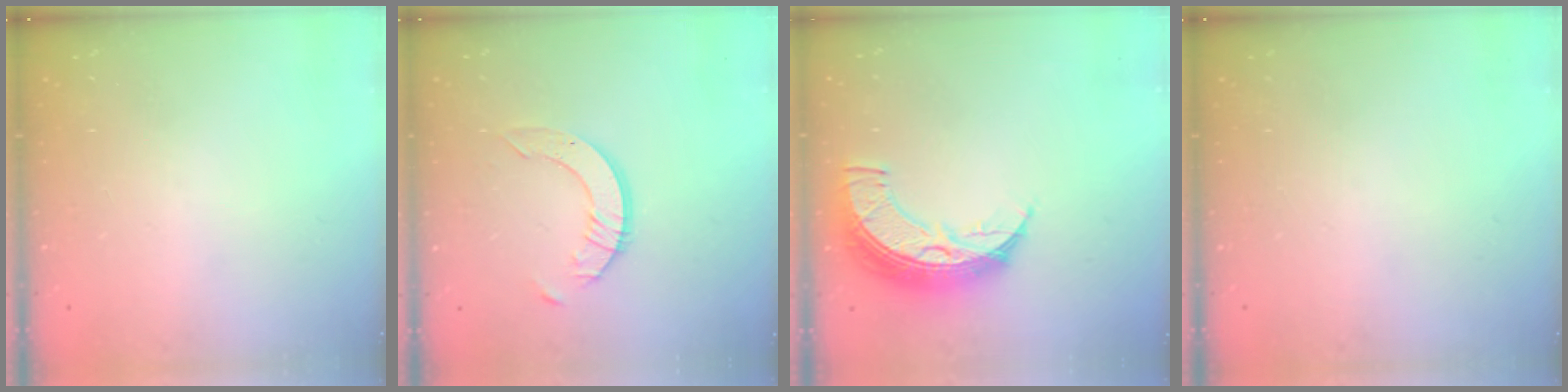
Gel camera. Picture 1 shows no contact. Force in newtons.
{"total": 6.1, "press": 6.1, "slide": 0.6}
{"total": 11.9, "press": 11.8, "slide": 1.0}
{"total": 0.0}